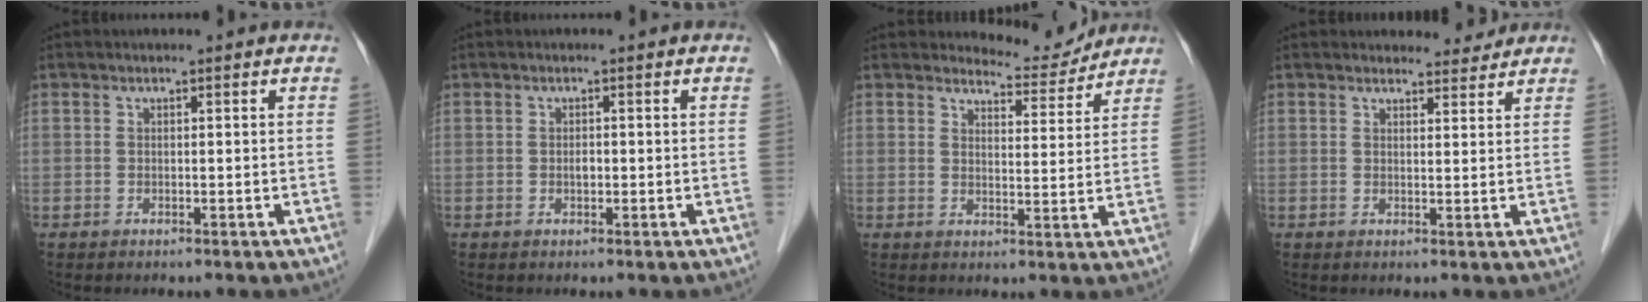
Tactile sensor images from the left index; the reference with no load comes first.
{"total": 0.9, "force": [-0.1, 0.5, 0.7], "torque": [-0.013, 0.001, -0.003]}
{"total": 5.1, "force": [5.1, 0.8, -0.6], "torque": [0.001, -0.014, 0.067]}
{"total": 3.1, "force": [3.0, 0.8, -0.2], "torque": [0.002, -0.004, 0.036]}